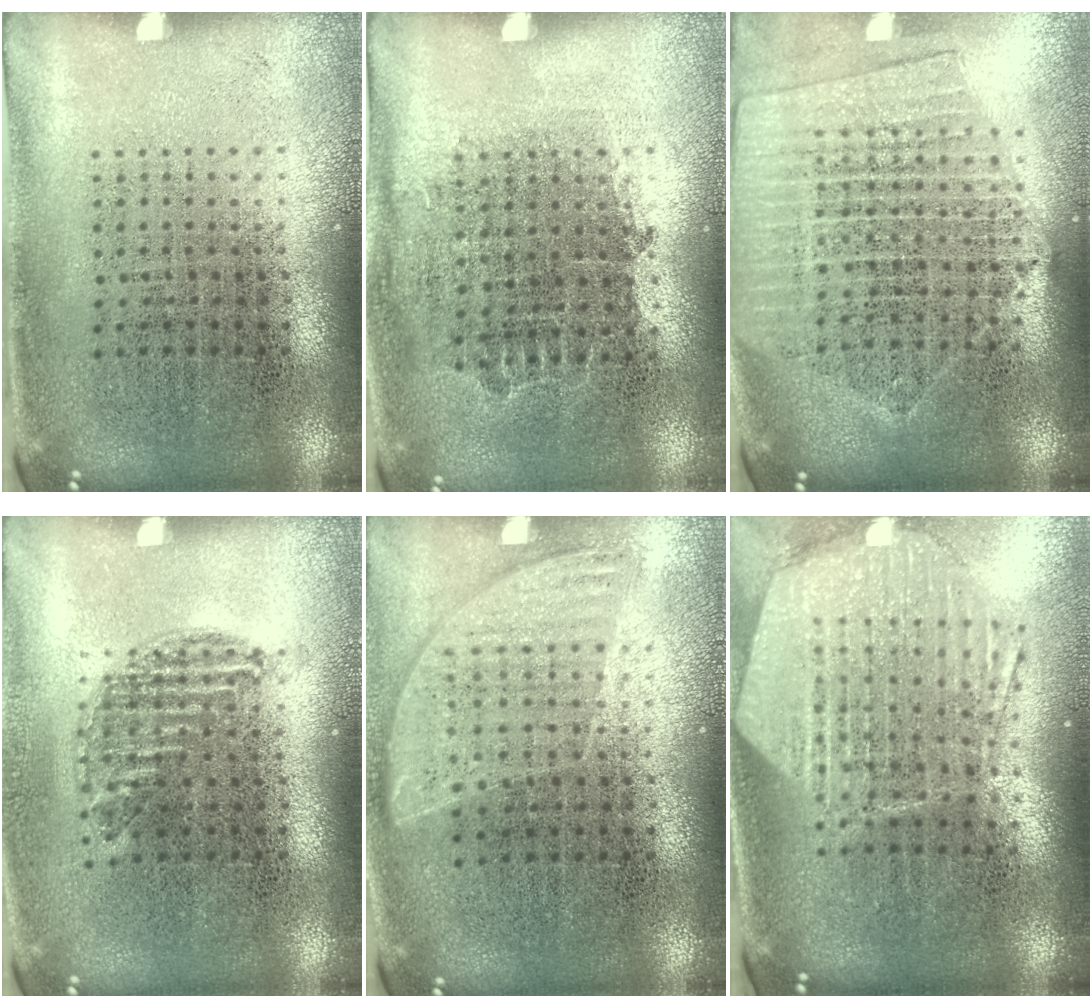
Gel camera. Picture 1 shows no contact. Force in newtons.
{"total": 0.8, "press": 0.7, "slide": 0.3}
{"total": 1.9, "press": 1.8, "slide": 0.7}
{"total": 1.0, "press": 0.8, "slide": 0.5}
{"total": 0.9, "press": 0.8, "slide": 0.3}
{"total": 1.9, "press": 1.8, "slide": 0.8}